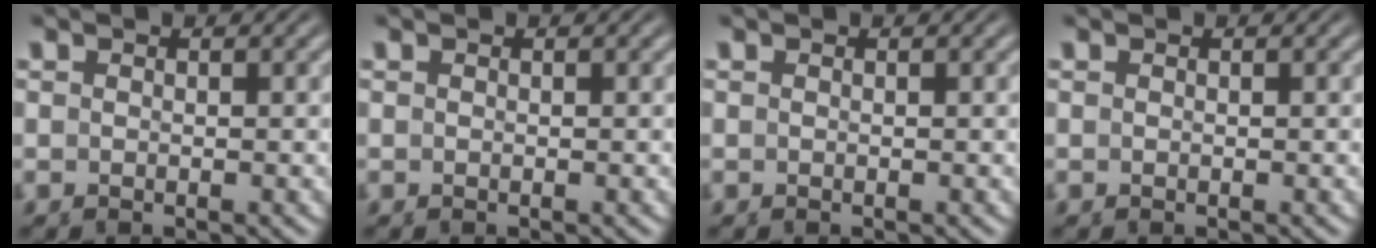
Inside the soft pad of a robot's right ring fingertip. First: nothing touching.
{"total": 0.0}
{"total": 0.0}
{"total": 1.4, "force": [-0.3, -1.3, -0.4], "torque": [0.019, -0.011, 0.005]}